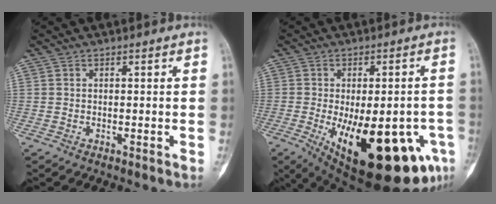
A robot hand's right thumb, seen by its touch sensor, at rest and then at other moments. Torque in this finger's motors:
{"motor_torque": [0.01, 1.49, 1.07, 0.11, 0.18]}